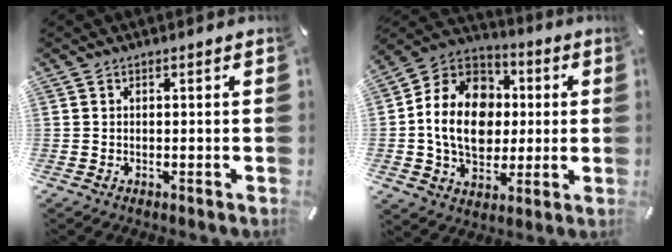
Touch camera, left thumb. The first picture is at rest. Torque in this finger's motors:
{"motor_torque": [2.45, 2.56, 1.20, 0.68, 0.20]}